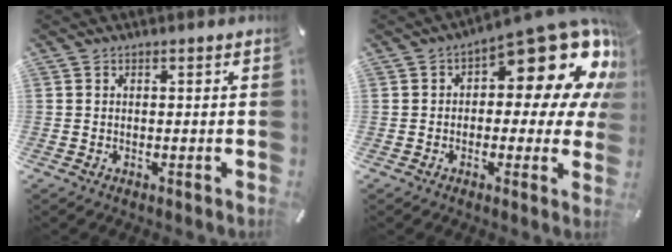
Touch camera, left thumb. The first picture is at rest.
{"total": 17.5, "force": [9.2, 7.3, 13.1], "torque": [-0.162, -0.080, 0.146]}